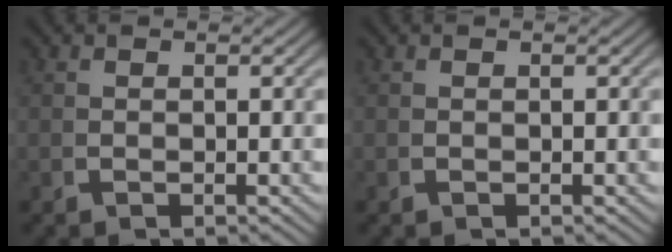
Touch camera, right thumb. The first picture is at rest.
{"total": 0.0}